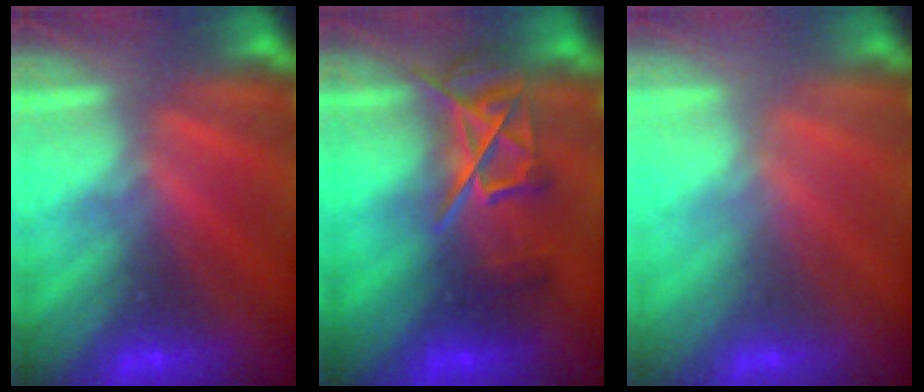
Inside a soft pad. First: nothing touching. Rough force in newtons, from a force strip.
{"total": 6.1}
{"total": 2.1}